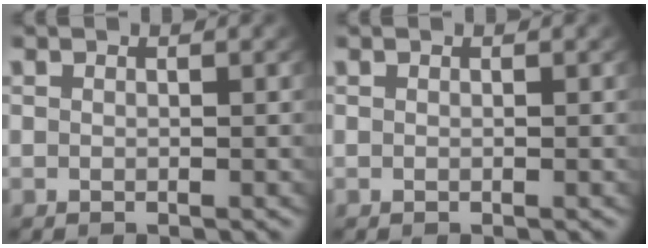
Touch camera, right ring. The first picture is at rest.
{"total": 0.0}